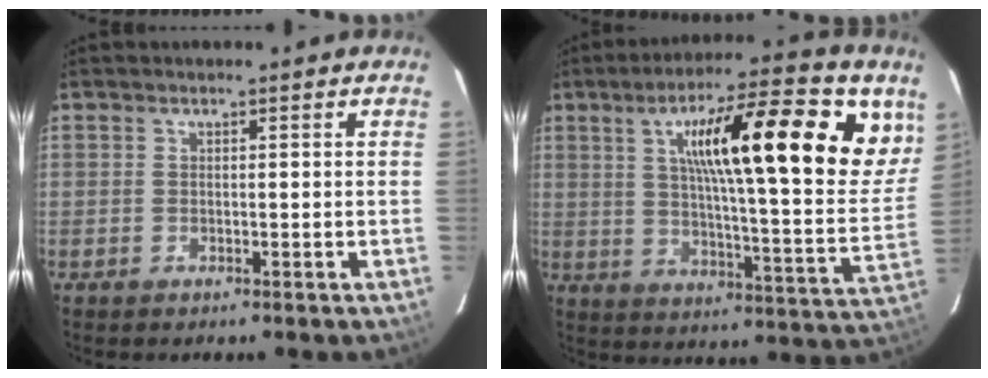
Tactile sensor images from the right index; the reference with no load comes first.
{"total": 24.5, "force": [10.0, 3.0, 22.2], "torque": [-0.308, 0.022, 0.146]}